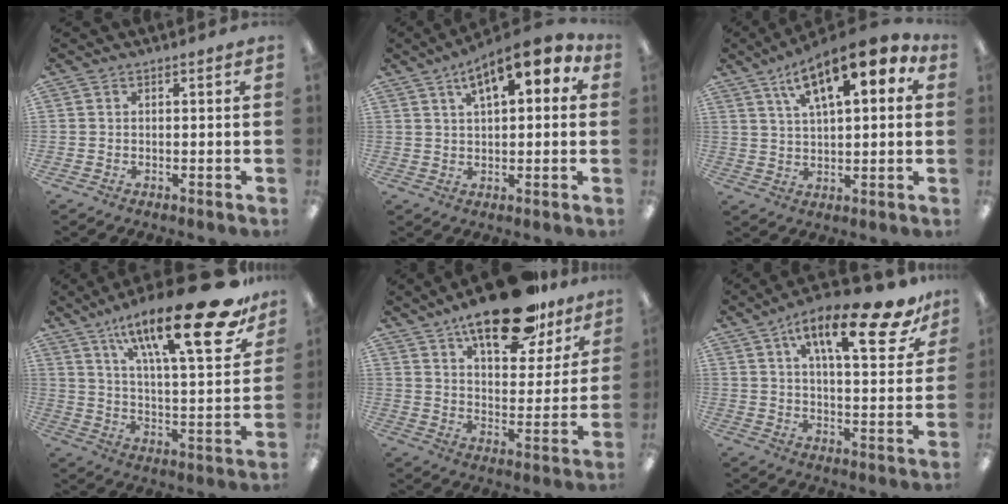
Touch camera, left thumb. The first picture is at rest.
{"total": 12.1, "force": [6.4, 4.9, 9.0], "torque": [-0.130, -0.020, 0.105]}
{"total": 15.4, "force": [8.3, 5.6, 11.7], "torque": [-0.184, -0.027, 0.136]}
{"total": 27.2, "force": [17.0, 7.6, 19.8], "torque": [-0.303, -0.104, 0.270]}
{"total": 21.9, "force": [15.6, 8.7, 12.7], "torque": [-0.181, -0.085, 0.259]}
{"total": 19.5, "force": [11.3, 6.5, 14.6], "torque": [-0.219, -0.054, 0.175]}